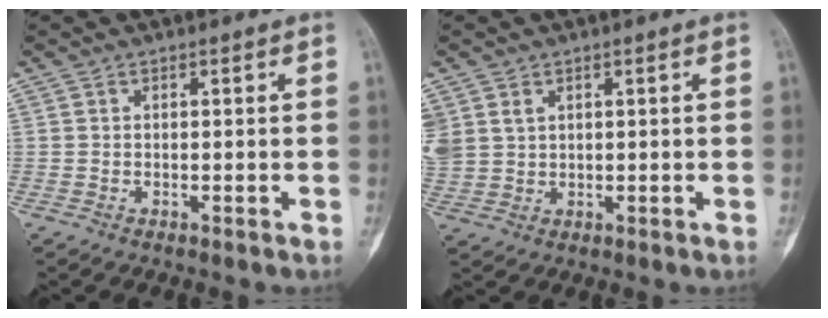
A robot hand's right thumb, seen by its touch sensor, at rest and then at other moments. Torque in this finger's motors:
{"motor_torque": [-0.05, 1.10, 1.15, 0.49, 0.39]}